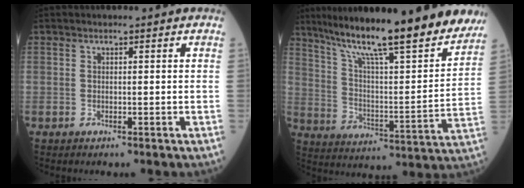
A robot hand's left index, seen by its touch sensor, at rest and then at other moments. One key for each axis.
{"total": 24.8, "fx": 20.8, "fy": 2.6, "fz": 13.3, "tx": -0.216, "ty": -0.026, "tz": 0.299}